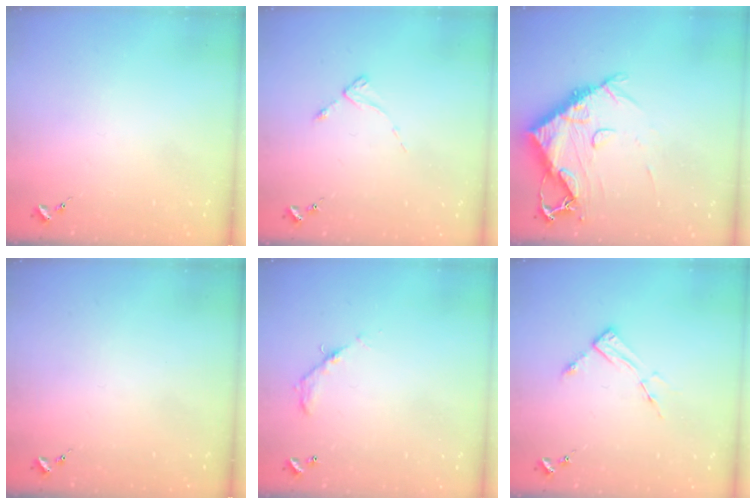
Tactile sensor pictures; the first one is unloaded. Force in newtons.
{"total": 2.8, "press": 2.8, "slide": 0.3}
{"total": 13.0, "press": 12.9, "slide": 1.5}
{"total": 0.0}
{"total": 6.2, "press": 6.2, "slide": 0.4}
{"total": 6.2, "press": 6.2, "slide": 0.4}